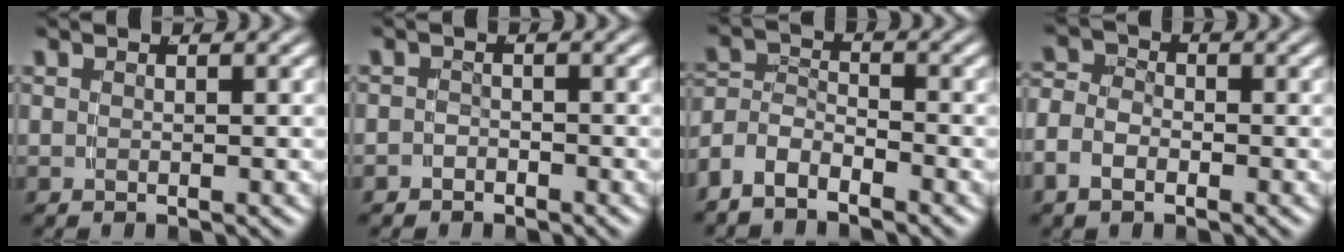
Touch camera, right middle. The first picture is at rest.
{"total": 1.6, "force": [-1.4, 0.7, -0.2], "torque": [0.003, -0.013, -0.019]}
{"total": 4.9, "force": [-2.6, 3.7, 1.9], "torque": [-0.054, -0.019, -0.046]}
{"total": 3.6, "force": [-1.2, 2.8, 1.9], "torque": [-0.048, -0.014, -0.022]}